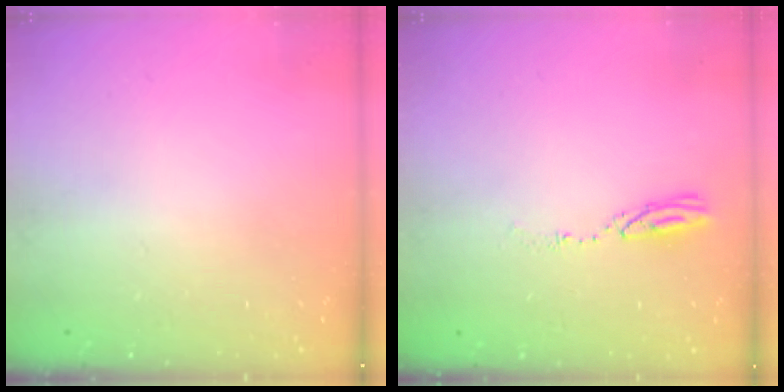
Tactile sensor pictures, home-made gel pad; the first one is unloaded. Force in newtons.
{"total": 3.8, "press": 3.8, "slide": 0.3}